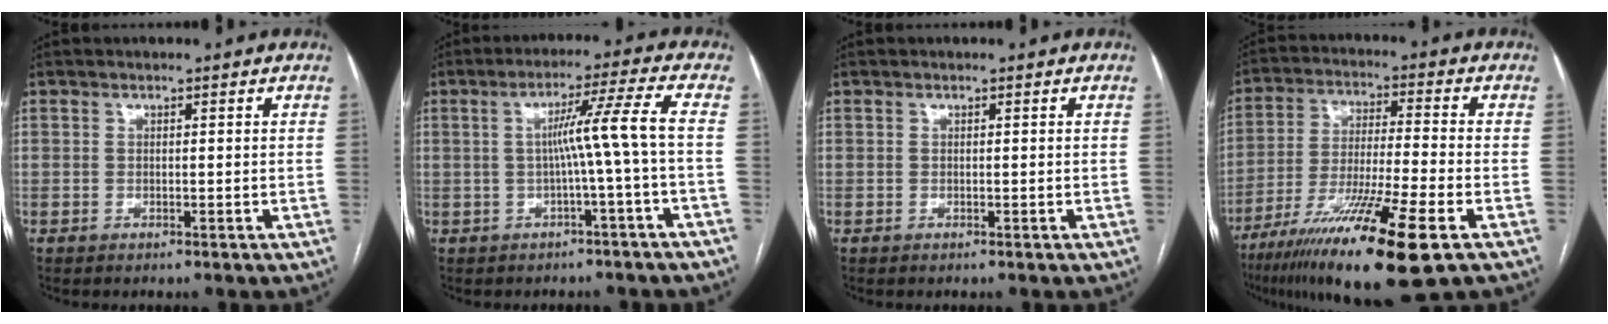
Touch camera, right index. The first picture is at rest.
{"total": 6.8, "force": [-0.9, -2.0, 6.5], "torque": [-0.106, 0.017, -0.008]}
{"total": 0.0}
{"total": 18.5, "force": [-10.3, 0.6, 15.3], "torque": [-0.265, -0.047, -0.178]}